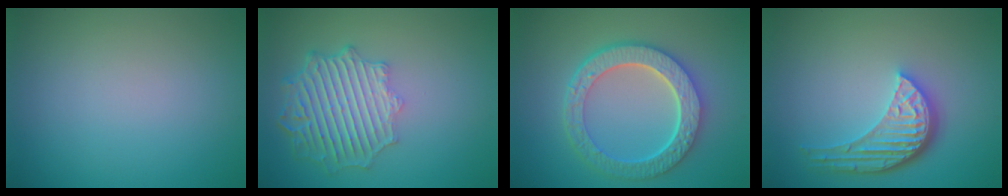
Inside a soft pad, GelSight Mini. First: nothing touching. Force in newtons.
{"total": 6.4, "press": 4.9, "slide": 4.1}
{"total": 6.8, "press": 5.3, "slide": 4.3}
{"total": 5.2, "press": 3.9, "slide": 3.4}